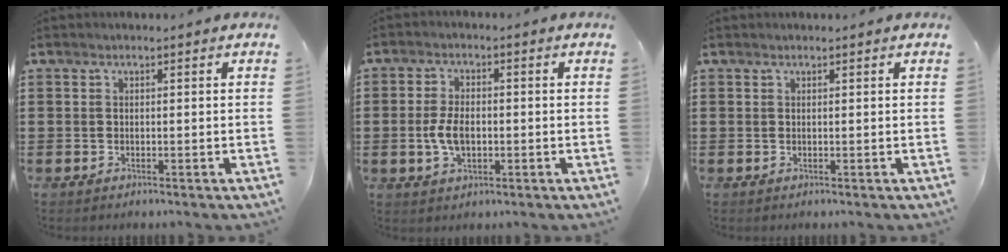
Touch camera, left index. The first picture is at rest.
{"total": 5.1, "force": [-0.7, 2.7, 4.2], "torque": [-0.097, -0.003, -0.016]}
{"total": 0.0}